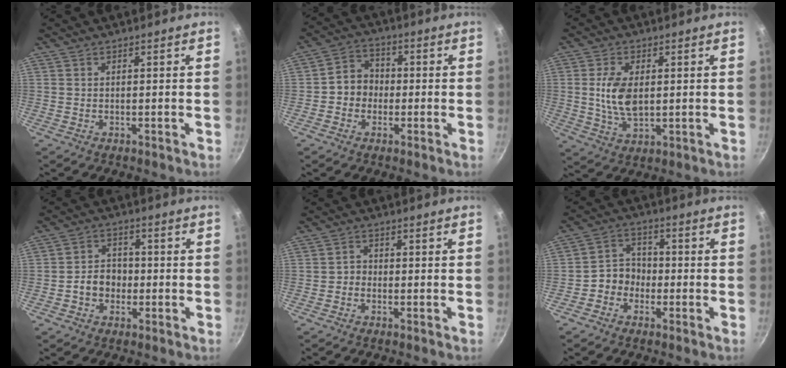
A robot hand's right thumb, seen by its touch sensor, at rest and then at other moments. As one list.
[{"total": 6.5, "force": [-0.8, 5.8, 2.9], "torque": [-0.011, 0.021, -0.028]}, {"total": 8.5, "force": [0.9, 4.8, 7.0], "torque": [-0.130, -0.009, 0.020]}, {"total": 5.9, "force": [-1.4, 4.9, 3.0], "torque": [-0.020, 0.021, -0.030]}, {"total": 1.9, "force": [-0.8, 1.6, 0.6], "torque": [-0.002, 0.011, -0.019]}, {"total": 5.6, "force": [-2.0, 4.8, 2.1], "torque": [-0.002, 0.031, -0.046]}]